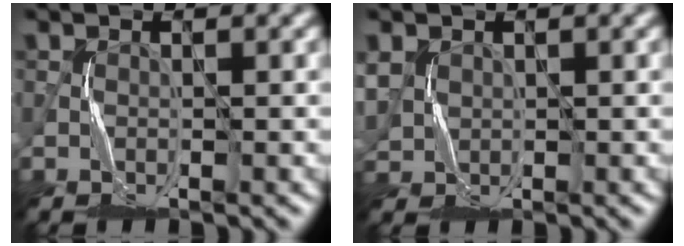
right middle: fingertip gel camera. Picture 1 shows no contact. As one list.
[{"total": 2.6, "force": [0.8, 2.2, 1.1], "torque": [-0.038, 0.001, 0.018]}]